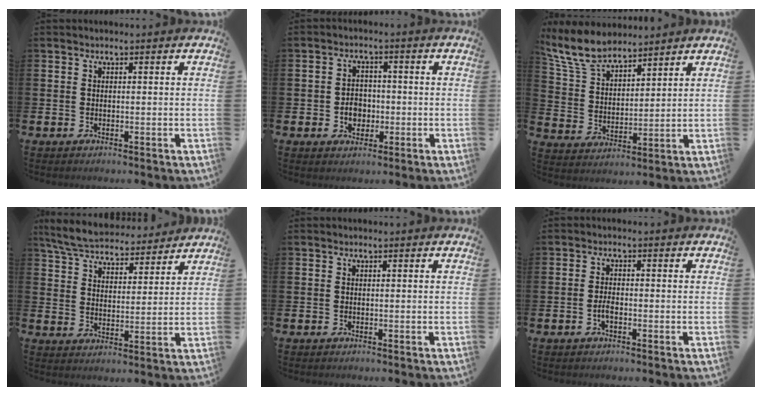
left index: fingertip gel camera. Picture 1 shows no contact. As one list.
[{"total": 3.5, "force": [-0.7, 2.9, 1.8], "torque": [-0.022, -0.001, -0.021]}, {"total": 8.0, "force": [7.2, 2.4, 2.5], "torque": [-0.085, -0.021, 0.137]}, {"total": 6.6, "force": [6.2, 1.6, 1.4], "torque": [-0.060, -0.031, 0.113]}, {"total": 0.0}, {"total": 1.9, "force": [-0.7, 0.8, 1.5], "torque": [-0.036, 0.005, -0.013]}]